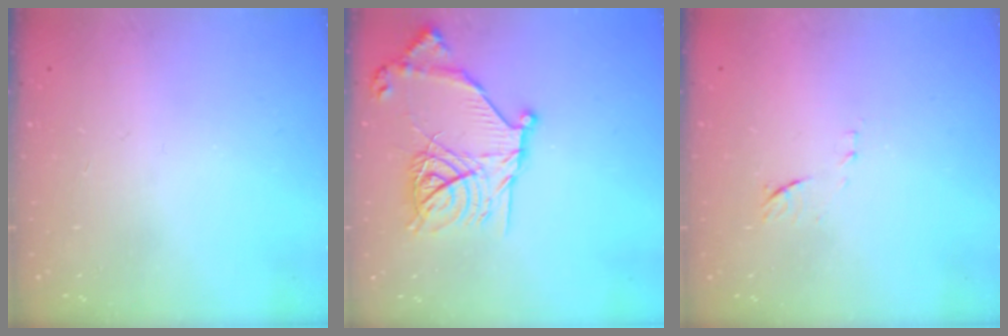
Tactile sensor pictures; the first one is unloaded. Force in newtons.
{"total": 18.2, "press": 18.2, "slide": 1.1}
{"total": 7.1, "press": 7.1, "slide": 0.7}